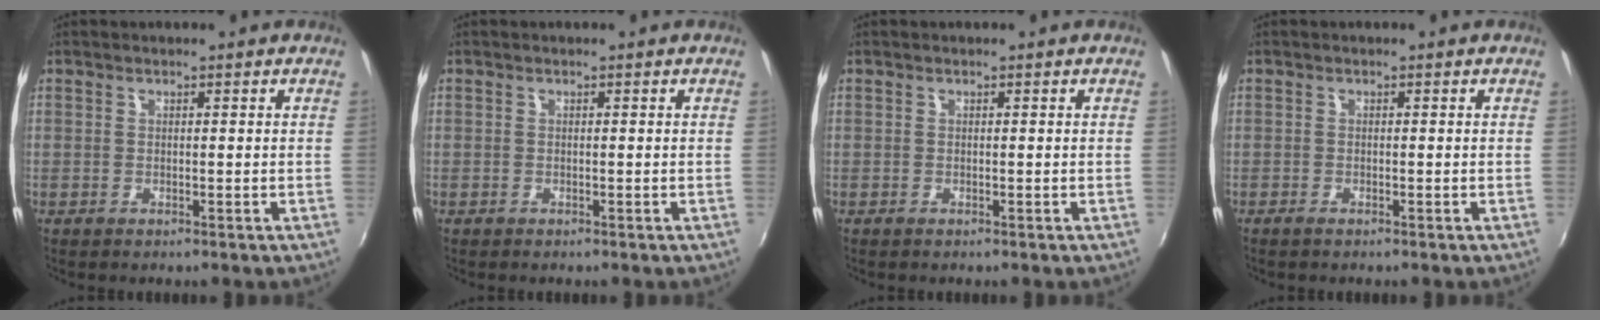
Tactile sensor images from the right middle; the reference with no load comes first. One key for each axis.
{"total": 0.0}
{"total": 0.0}
{"total": 1.1, "fx": -0.9, "fy": 0.3, "fz": 0.5, "tx": -0.010, "ty": -0.005, "tz": -0.018}